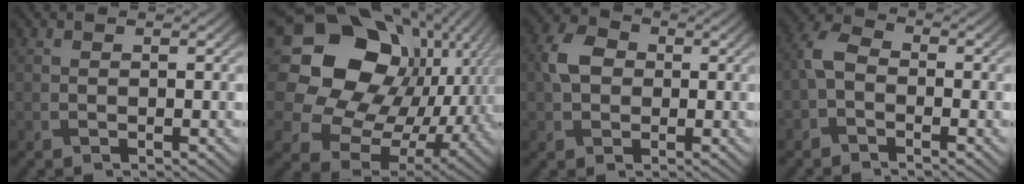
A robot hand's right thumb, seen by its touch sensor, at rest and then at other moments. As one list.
[{"total": 21.6, "force": [4.8, 17.4, 12.0], "torque": [-0.299, 0.010, 0.108]}, {"total": 4.6, "force": [0.2, 3.6, 2.7], "torque": [-0.066, 0.006, -0.004]}, {"total": 3.5, "force": [-1.4, 2.2, 2.4], "torque": [-0.060, 0.010, -0.041]}]